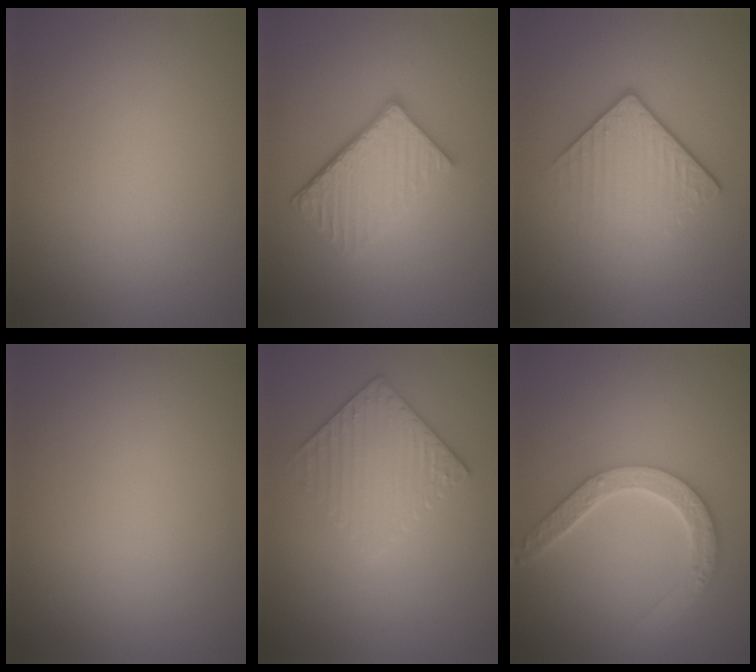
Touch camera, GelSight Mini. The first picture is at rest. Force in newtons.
{"total": 5.2, "press": 3.8, "slide": 3.5}
{"total": 4.2, "press": 2.6, "slide": 3.3}
{"total": 0.0}
{"total": 3.5, "press": 3.5, "slide": 0.5}
{"total": 4.6, "press": 3.7, "slide": 2.7}